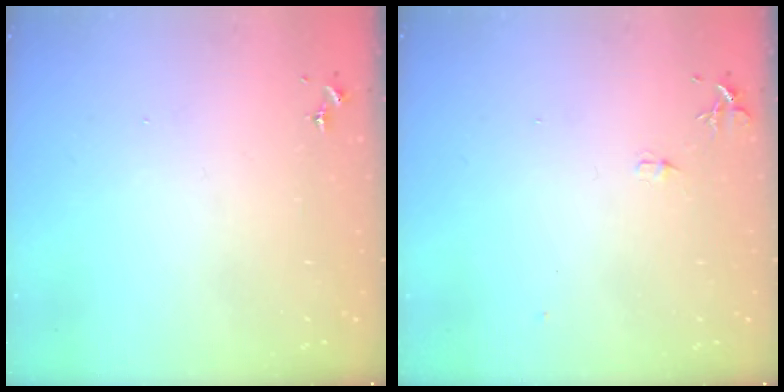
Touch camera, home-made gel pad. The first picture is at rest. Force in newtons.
{"total": 6.2, "press": 6.1, "slide": 0.7}